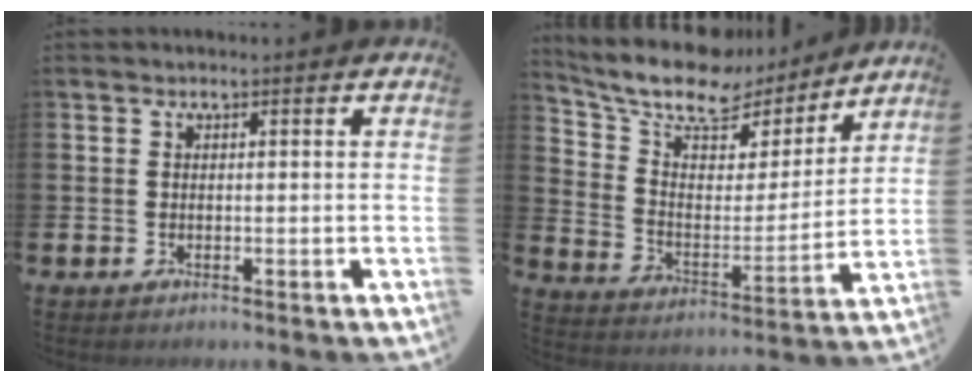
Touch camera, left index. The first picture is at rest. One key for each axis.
{"total": 12.0, "fx": 10.2, "fy": 4.8, "fz": 4.3, "tx": -0.116, "ty": -0.061, "tz": 0.176}